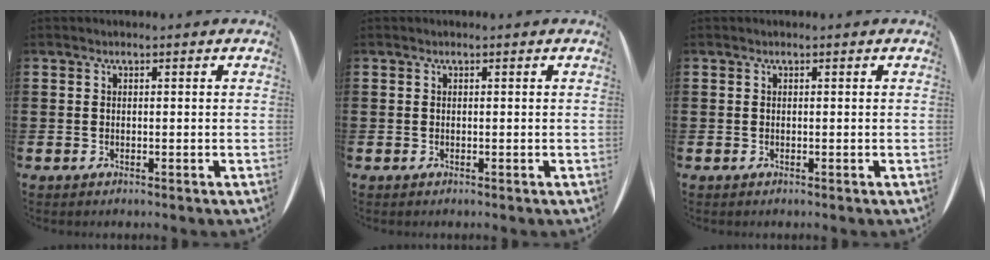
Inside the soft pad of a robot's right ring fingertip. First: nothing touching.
{"total": 0.0}
{"total": 0.0}